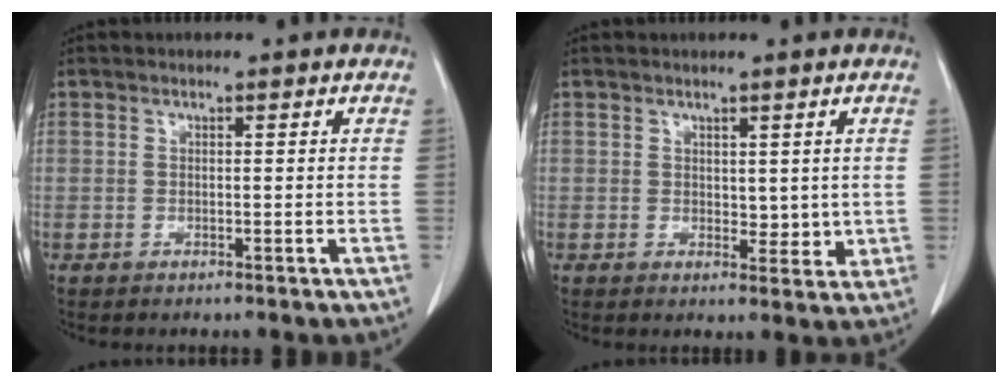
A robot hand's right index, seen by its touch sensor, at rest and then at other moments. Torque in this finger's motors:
{"motor_torque": [-0.03, 0.02, 0.00, -0.01]}